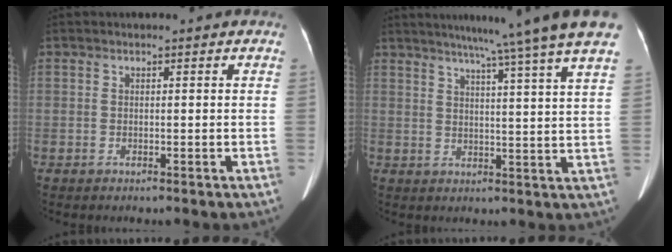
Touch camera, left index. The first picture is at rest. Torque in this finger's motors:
{"motor_torque": [0.73, -1.41, 0.80, 0.21]}